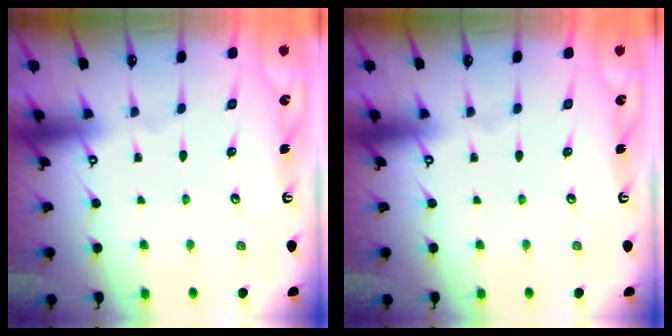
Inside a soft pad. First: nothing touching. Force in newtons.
{"total": 0.0}